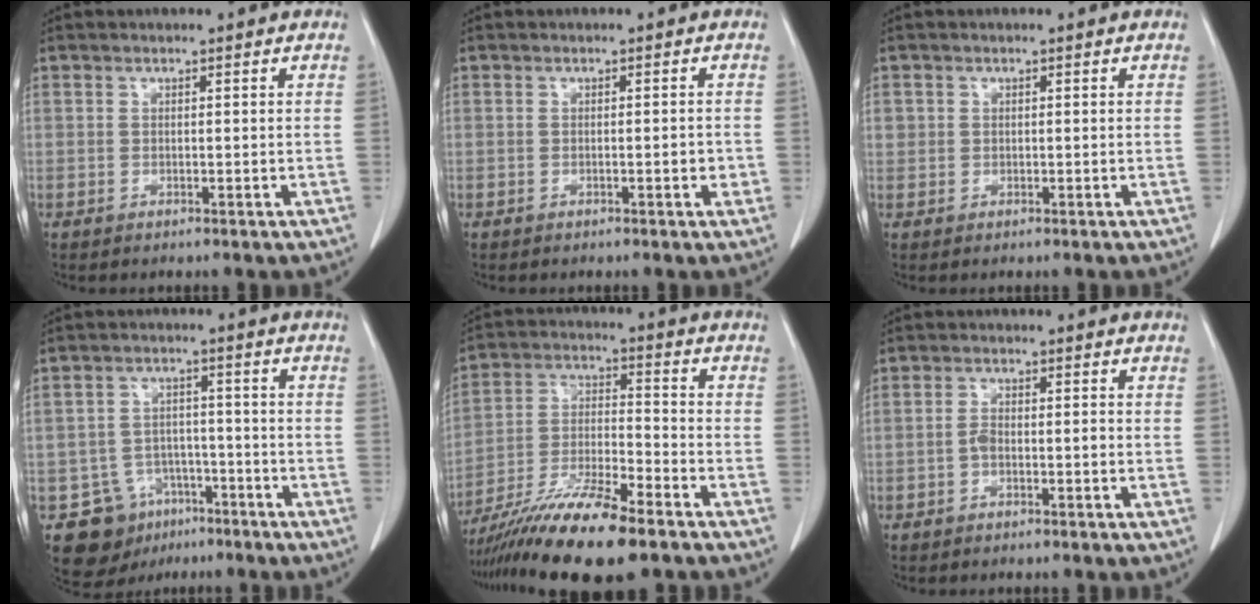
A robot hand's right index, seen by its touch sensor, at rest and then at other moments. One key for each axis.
{"total": 1.5, "fx": -0.3, "fy": 0.4, "fz": 1.4, "tx": -0.021, "ty": 0.000, "tz": -0.003}
{"total": 1.3, "fx": 0.4, "fy": 1.2, "fz": 0.2, "tx": 0.009, "ty": 0.002, "tz": 0.003}
{"total": 9.9, "fx": -5.5, "fy": 7.9, "fz": 2.1, "tx": -0.037, "ty": 0.026, "tz": -0.074}
{"total": 15.7, "fx": -11.3, "fy": 1.8, "fz": 10.7, "tx": -0.215, "ty": -0.031, "tz": -0.204}
{"total": 2.3, "fx": -0.9, "fy": 0.9, "fz": 1.9, "tx": -0.034, "ty": 0.006, "tz": -0.013}